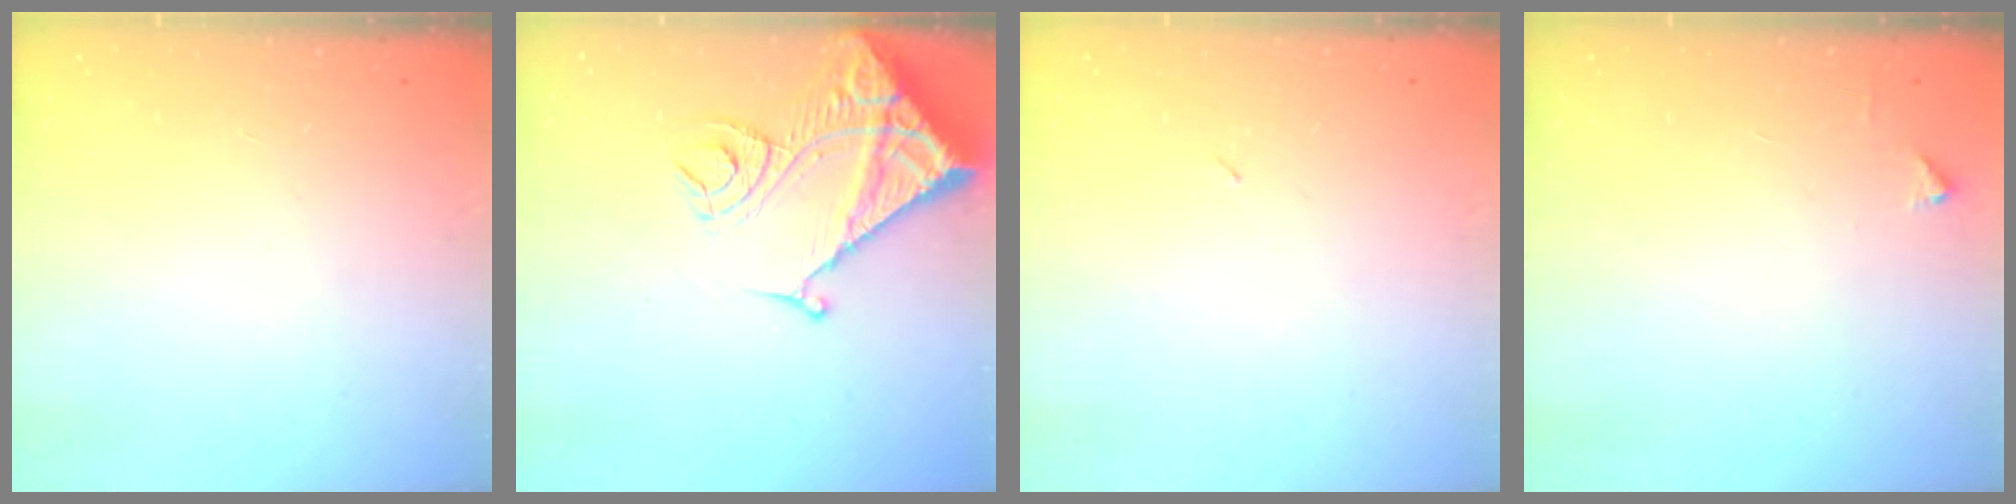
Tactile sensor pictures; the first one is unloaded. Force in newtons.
{"total": 16.5, "press": 16.4, "slide": 2.0}
{"total": 2.1, "press": 1.9, "slide": 1.0}
{"total": 2.1, "press": 2.1, "slide": 0.3}